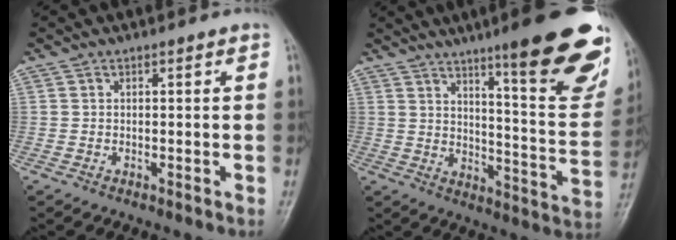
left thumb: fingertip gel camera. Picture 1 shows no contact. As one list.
[{"total": 23.8, "force": [14.6, 4.1, 18.3], "torque": [-0.215, -0.075, 0.203]}]